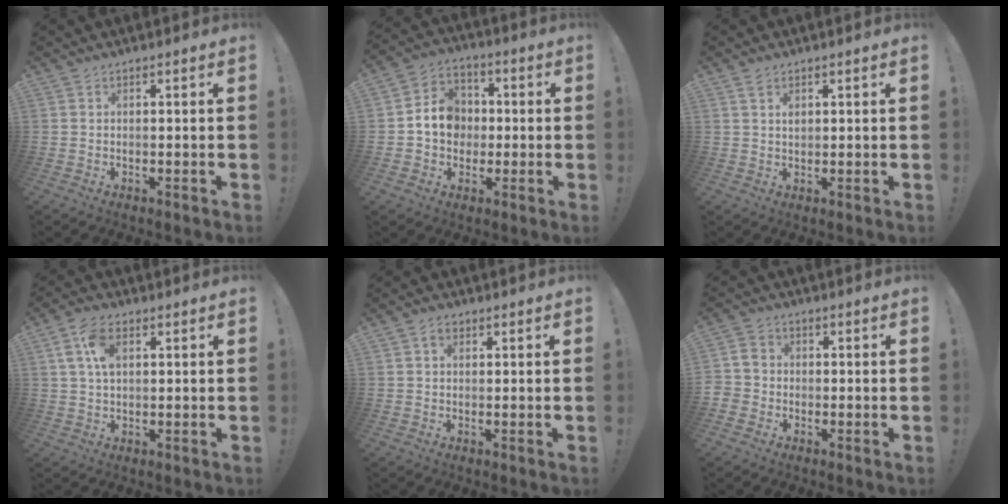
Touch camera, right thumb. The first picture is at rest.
{"total": 10.6, "force": [-0.3, 9.5, 4.8], "torque": [-0.065, 0.013, 0.001]}
{"total": 1.7, "force": [0.9, 1.1, 1.0], "torque": [-0.009, -0.004, 0.015]}
{"total": 8.4, "force": [2.6, 4.9, 6.3], "torque": [-0.119, 0.005, 0.049]}
{"total": 2.6, "force": [1.1, 1.8, 1.5], "torque": [-0.020, 0.000, 0.019]}
{"total": 4.2, "force": [-1.7, 3.6, 1.3], "torque": [-0.028, 0.017, -0.031]}